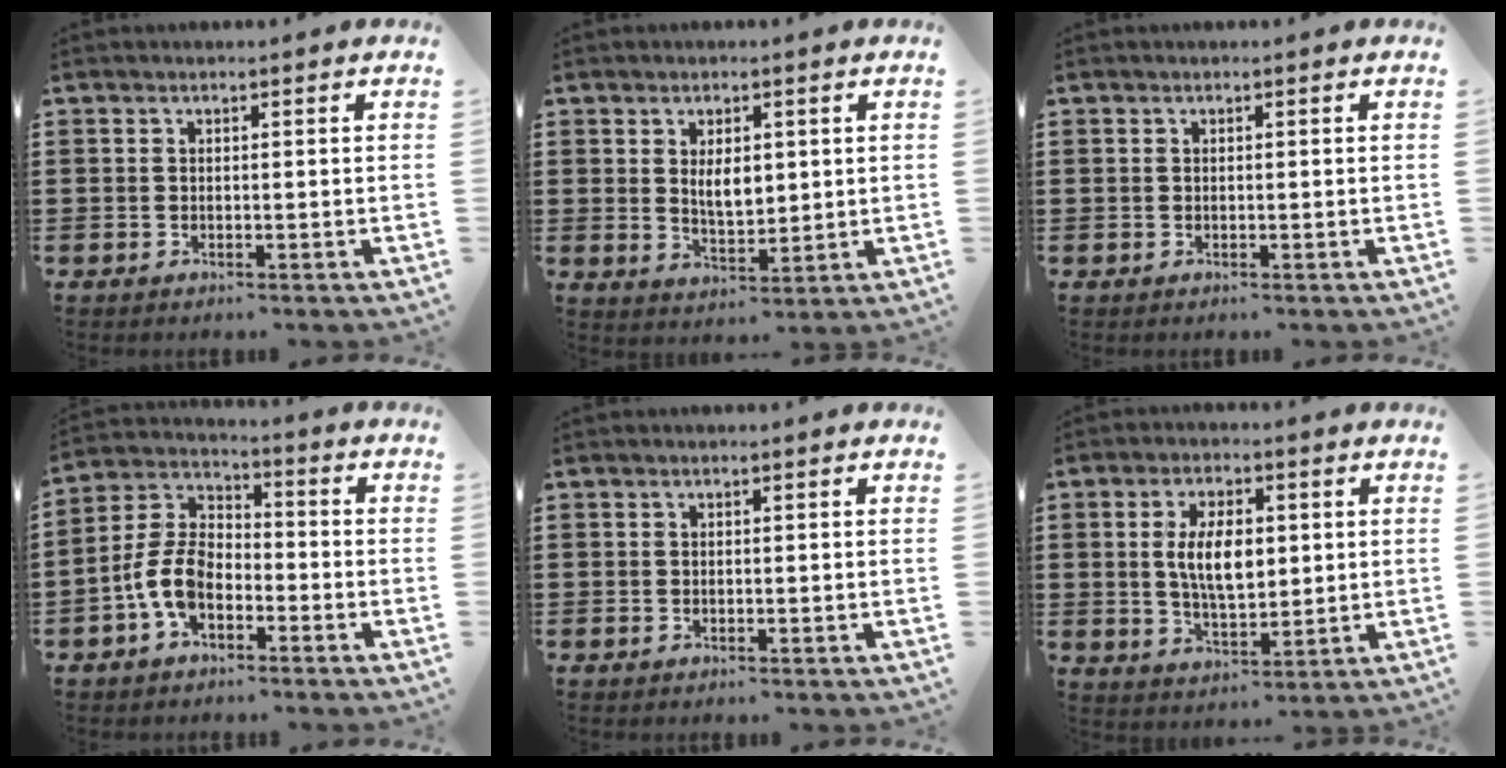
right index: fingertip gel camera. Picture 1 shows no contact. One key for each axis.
{"total": 4.2, "fx": 1.1, "fy": 2.1, "fz": 3.5, "tx": -0.057, "ty": 0.001, "tz": 0.015}
{"total": 0.0}
{"total": 8.4, "fx": -3.3, "fy": 5.1, "fz": 5.8, "tx": -0.157, "ty": 0.003, "tz": -0.073}
{"total": 0.0}
{"total": 7.3, "fx": 0.9, "fy": 3.6, "fz": 6.3, "tx": -0.117, "ty": 0.003, "tz": 0.007}